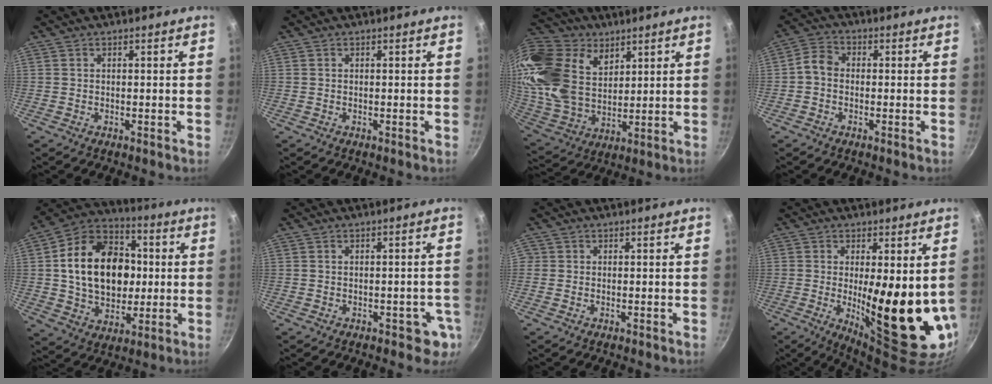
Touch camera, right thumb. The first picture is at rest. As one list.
[{"total": 0.0}, {"total": 25.9, "force": [12.4, 17.5, 14.4], "torque": [-0.302, -0.023, 0.242]}, {"total": 3.9, "force": [-0.8, 3.1, 2.3], "torque": [-0.043, 0.020, -0.030]}, {"total": 21.4, "force": [1.6, 15.7, 14.4], "torque": [-0.206, 0.026, 0.024]}, {"total": 4.3, "force": [-1.6, 2.7, 2.9], "torque": [-0.010, 0.014, -0.009]}, {"total": 0.7, "force": [-0.1, 0.7, 0.0], "torque": [0.003, 0.001, -0.005]}, {"total": 16.0, "force": [-0.1, 4.6, 15.3], "torque": [-0.202, -0.035, 0.012]}]